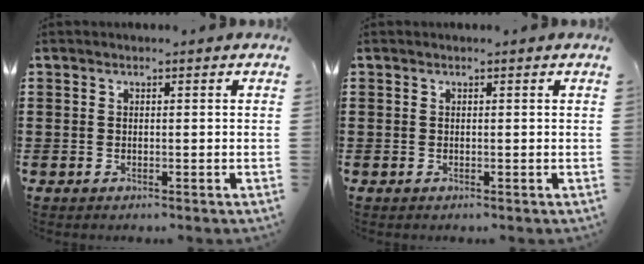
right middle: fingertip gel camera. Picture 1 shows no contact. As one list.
[{"total": 0.0}]